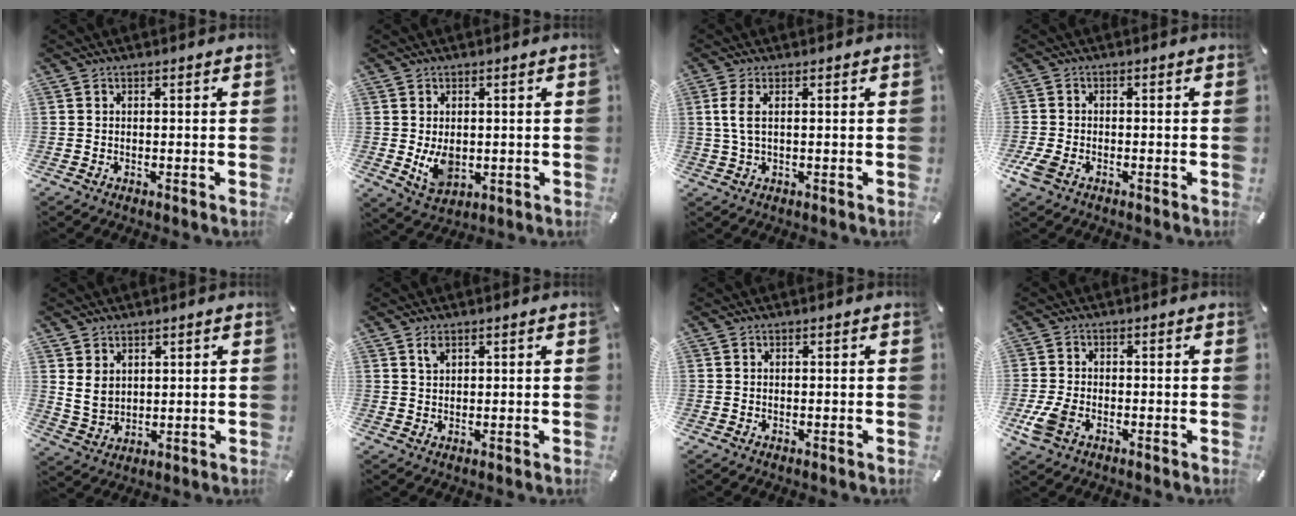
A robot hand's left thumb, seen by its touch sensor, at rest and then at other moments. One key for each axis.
{"total": 6.6, "fx": 0.0, "fy": 5.0, "fz": 4.3, "tx": -0.072, "ty": -0.006, "tz": 0.001}
{"total": 4.1, "fx": 0.8, "fy": 1.5, "fz": 3.8, "tx": -0.090, "ty": -0.002, "tz": 0.010}
{"total": 3.6, "fx": -1.9, "fy": 2.0, "fz": 2.3, "tx": -0.062, "ty": -0.003, "tz": -0.040}
{"total": 5.6, "fx": 2.6, "fy": 4.6, "fz": 1.8, "tx": -0.046, "ty": -0.006, "tz": 0.048}
{"total": 2.0, "fx": 1.4, "fy": 1.1, "fz": 1.0, "tx": -0.015, "ty": -0.005, "tz": 0.025}
{"total": 0.0}
{"total": 5.2, "fx": -2.1, "fy": 3.3, "fz": 3.5, "tx": -0.089, "ty": -0.001, "tz": -0.042}